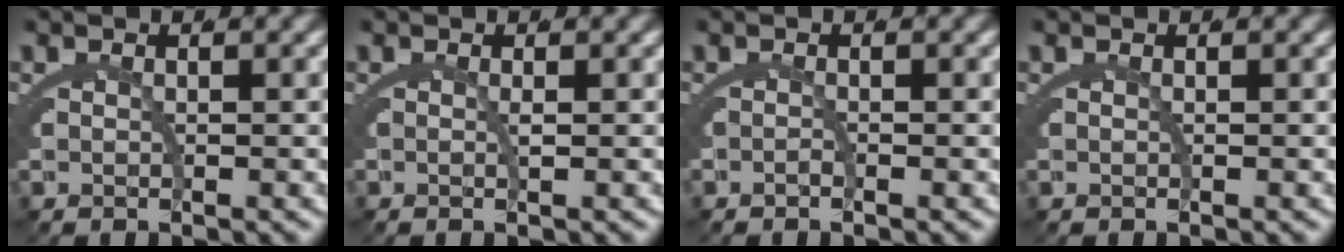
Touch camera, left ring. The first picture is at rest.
{"total": 0.7, "force": [0.1, 0.3, 0.6], "torque": [-0.011, -0.003, 0.001]}
{"total": 0.6, "force": [-0.5, 0.1, 0.4], "torque": [-0.006, -0.003, -0.009]}
{"total": 0.0}